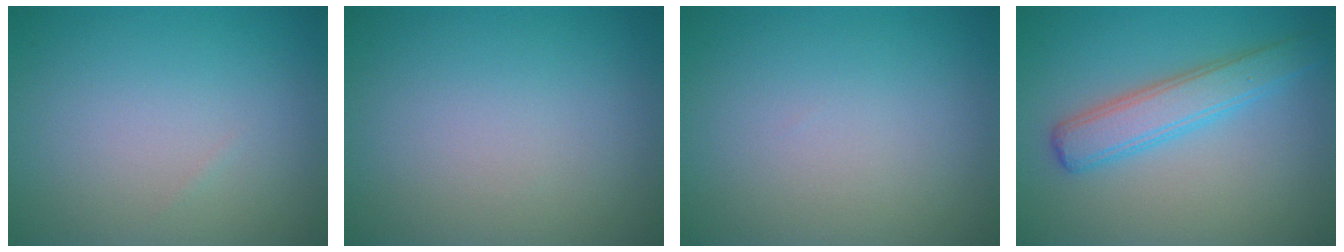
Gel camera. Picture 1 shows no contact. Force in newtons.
{"total": 0.0}
{"total": 0.0}
{"total": 3.9, "press": 3.9, "slide": 0.1}